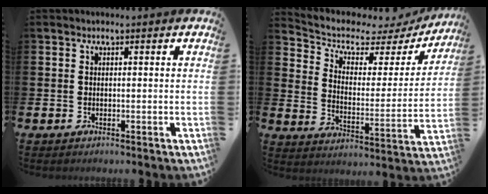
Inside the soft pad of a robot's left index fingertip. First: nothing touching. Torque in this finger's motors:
{"motor_torque": [1.14, -0.99, 0.09, 0.00]}